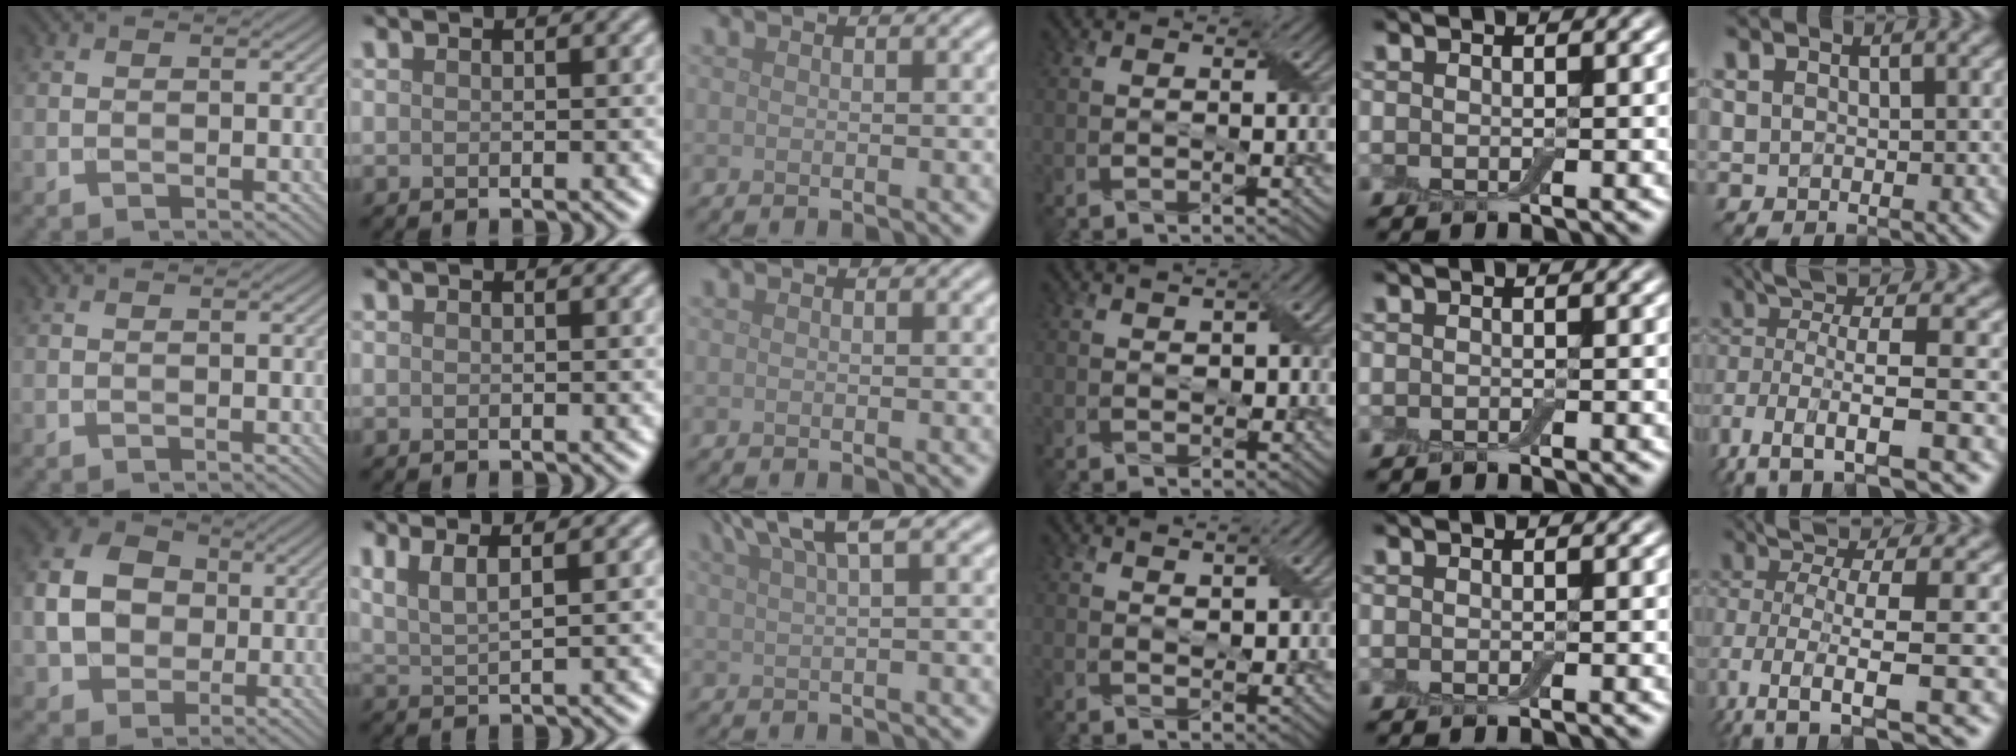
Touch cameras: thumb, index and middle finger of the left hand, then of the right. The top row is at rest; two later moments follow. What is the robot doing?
{"motion": "peel", "object": "bubble wrap"}